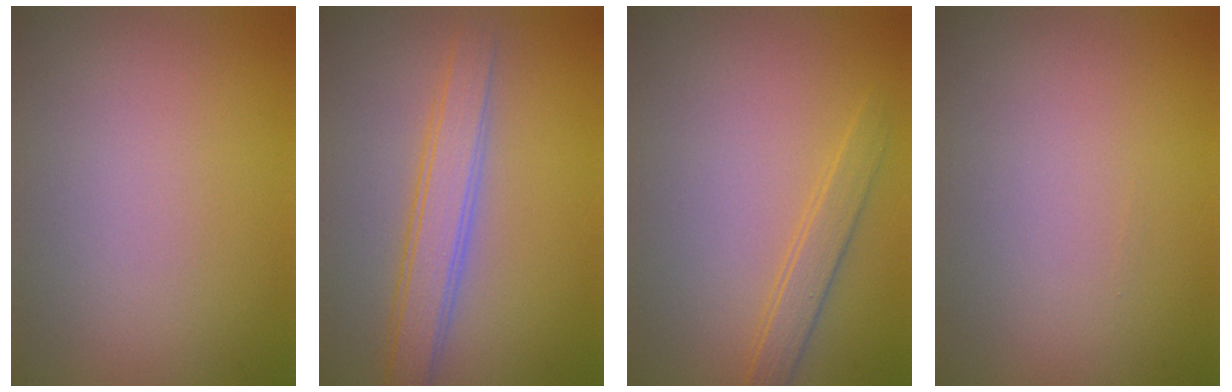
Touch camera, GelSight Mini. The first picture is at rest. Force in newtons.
{"total": 3.6, "press": 3.6, "slide": 0.1}
{"total": 2.0, "press": 2.0, "slide": 0.1}
{"total": 0.0}